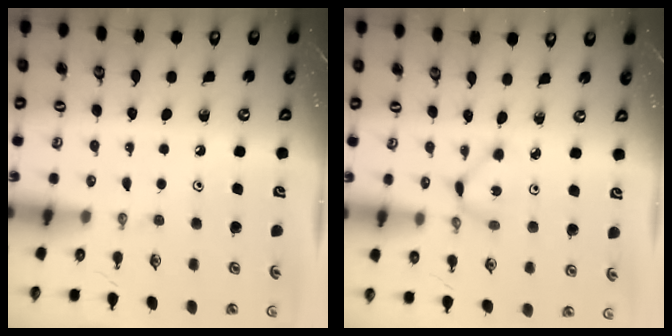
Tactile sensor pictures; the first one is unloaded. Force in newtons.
{"total": 2.1, "press": 2.1, "slide": 0.3}